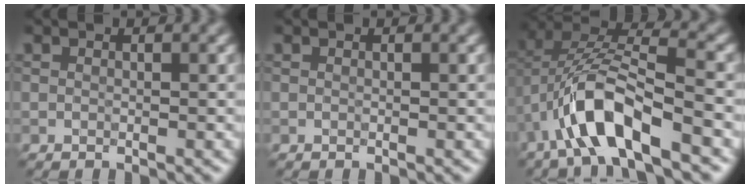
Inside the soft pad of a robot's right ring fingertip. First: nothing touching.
{"total": 0.0}
{"total": 8.0, "force": [-3.5, 2.6, 6.7], "torque": [-0.128, 0.009, -0.067]}